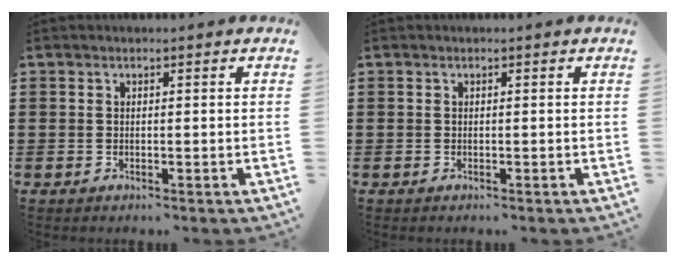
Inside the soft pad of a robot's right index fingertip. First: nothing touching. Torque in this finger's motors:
{"motor_torque": [0.16, -0.15, 0.00, 0.01]}